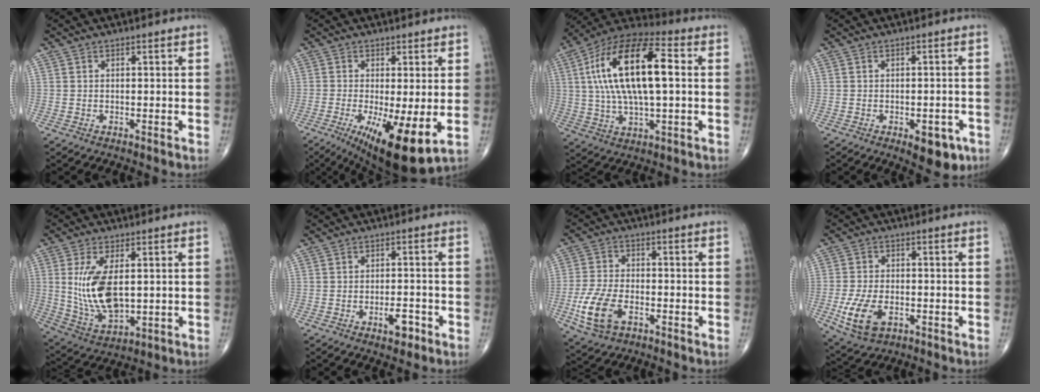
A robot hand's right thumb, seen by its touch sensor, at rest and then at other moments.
{"total": 12.6, "force": [-3.3, 3.3, 11.7], "torque": [-0.195, -0.026, -0.043]}
{"total": 21.5, "force": [3.2, 8.6, 19.5], "torque": [-0.371, 0.027, 0.047]}
{"total": 6.3, "force": [-2.9, 3.1, 4.7], "torque": [-0.038, 0.009, -0.029]}
{"total": 12.4, "force": [1.5, 6.1, 10.8], "torque": [-0.209, -0.018, 0.043]}
{"total": 3.6, "force": [-1.9, 1.6, 2.7], "torque": [-0.033, 0.009, -0.027]}
{"total": 10.0, "force": [-3.8, 5.5, 7.3], "torque": [-0.160, 0.009, -0.072]}
{"total": 9.0, "force": [-3.1, 5.1, 6.7], "torque": [-0.137, 0.003, -0.048]}